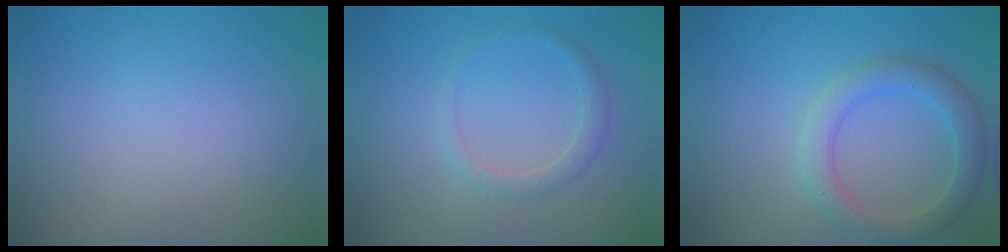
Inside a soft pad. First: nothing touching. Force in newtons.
{"total": 1.5, "press": 1.5, "slide": 0.1}
{"total": 3.3, "press": 3.3, "slide": 0.1}